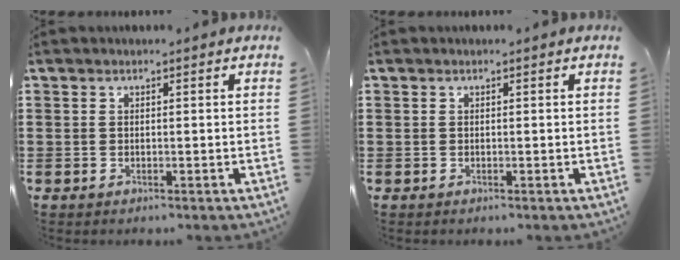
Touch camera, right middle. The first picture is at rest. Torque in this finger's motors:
{"motor_torque": [0.11, -0.11, 0.00, 0.00]}